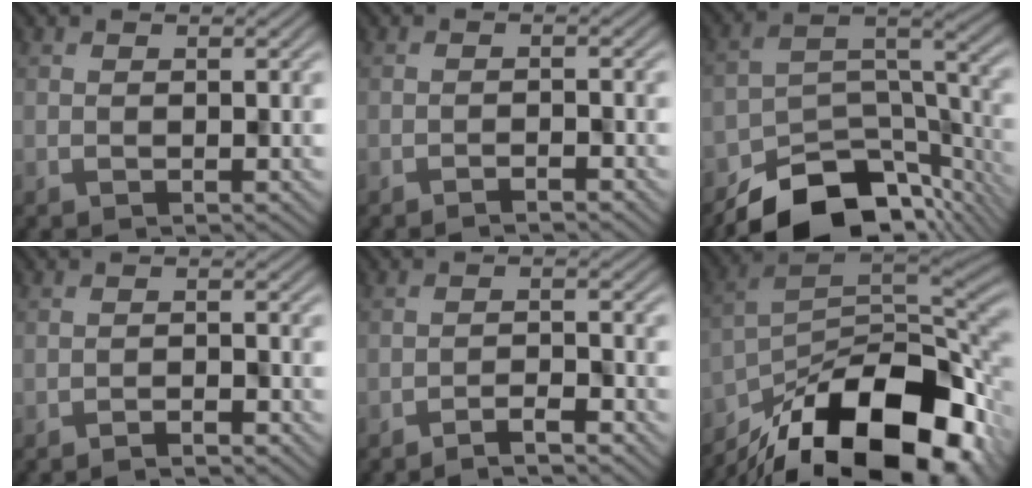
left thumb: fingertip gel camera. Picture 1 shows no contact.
{"total": 1.2, "force": [-1.1, 0.1, 0.5], "torque": [-0.007, 0.003, -0.024]}
{"total": 12.5, "force": [-9.7, 5.4, 5.8], "torque": [-0.095, -0.012, -0.162]}
{"total": 1.6, "force": [-1.5, 0.1, 0.6], "torque": [-0.010, 0.004, -0.030]}
{"total": 2.8, "force": [-2.4, 0.2, 1.3], "torque": [-0.022, 0.006, -0.048]}
{"total": 18.0, "force": [-11.6, 7.6, 11.4], "torque": [-0.207, -0.033, -0.190]}